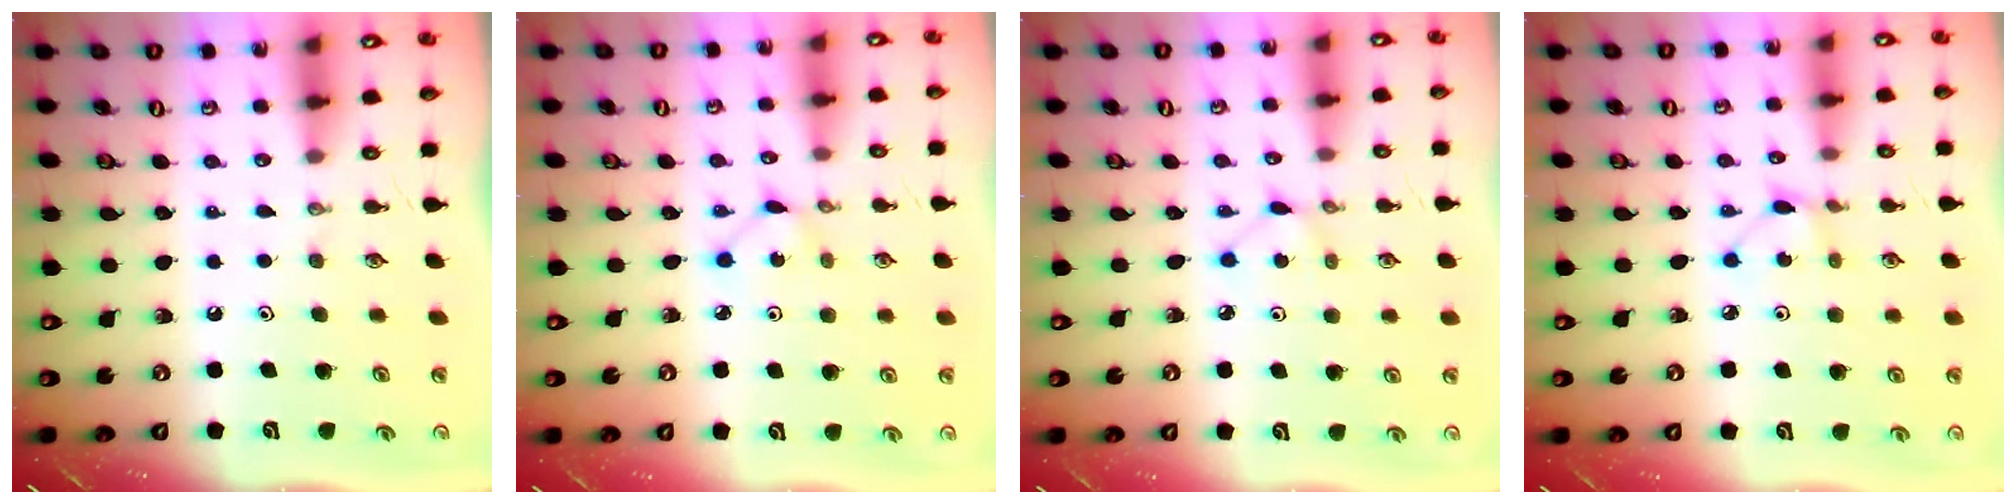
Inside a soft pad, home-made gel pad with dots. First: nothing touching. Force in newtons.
{"total": 1.7, "press": 1.7, "slide": 0.1}
{"total": 2.7, "press": 2.6, "slide": 0.3}
{"total": 2.2, "press": 2.2, "slide": 0.3}